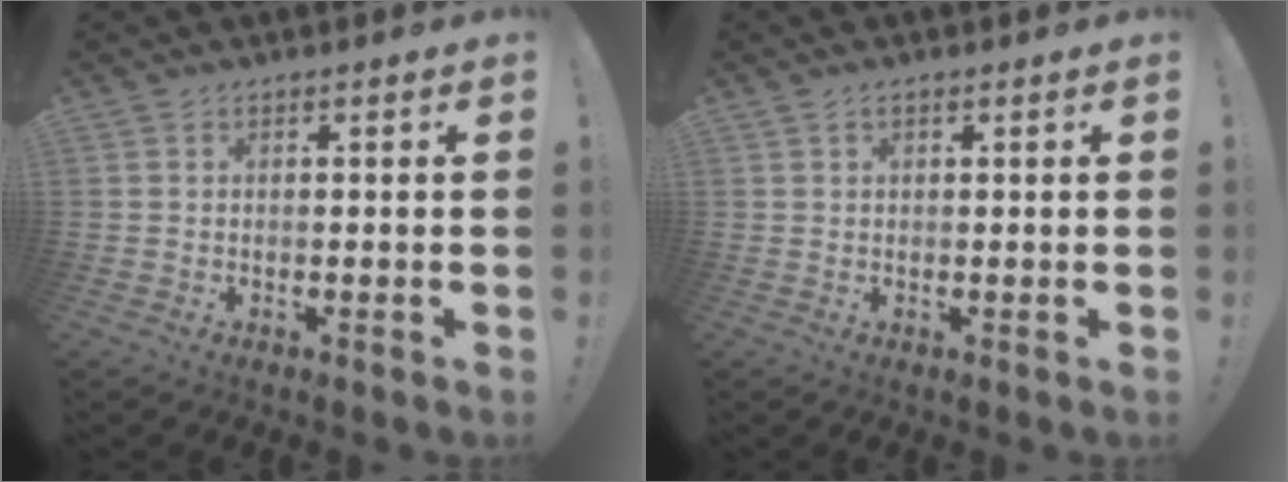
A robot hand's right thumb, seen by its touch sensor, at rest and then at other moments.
{"total": 1.0, "force": [0.6, 0.6, 0.6], "torque": [-0.019, 0.004, 0.012]}